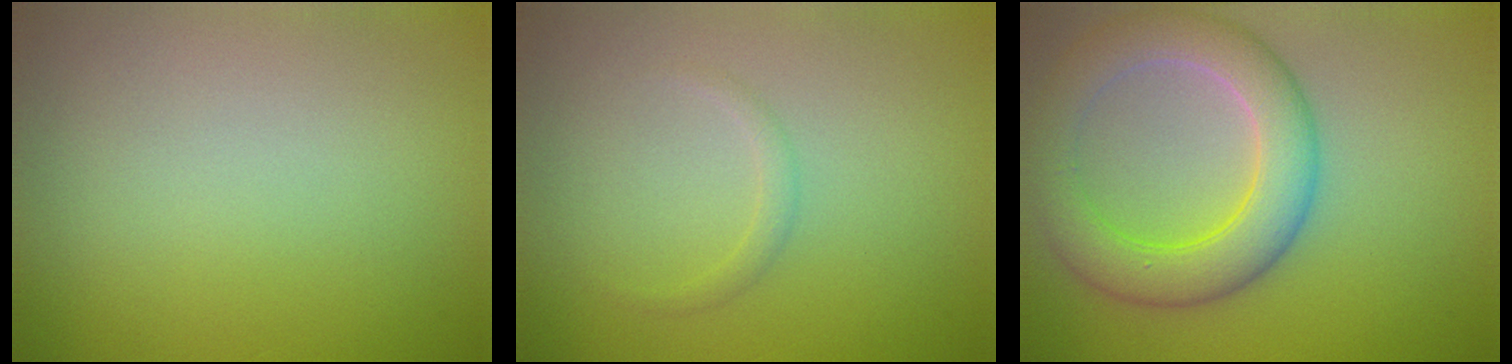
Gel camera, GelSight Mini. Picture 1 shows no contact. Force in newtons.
{"total": 0.9, "press": 0.9, "slide": 0.0}
{"total": 6.6, "press": 6.6, "slide": 0.3}